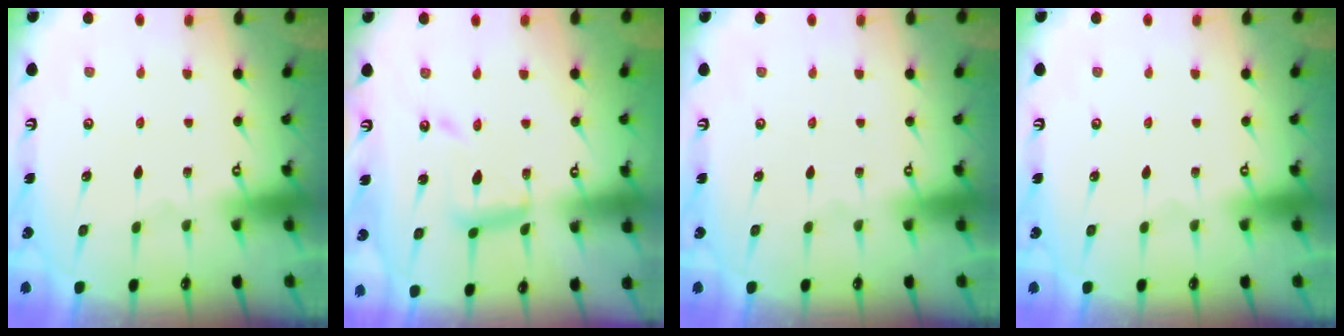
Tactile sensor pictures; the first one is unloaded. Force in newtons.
{"total": 12.6, "press": 12.5, "slide": 1.2}
{"total": 0.0}
{"total": 0.0}